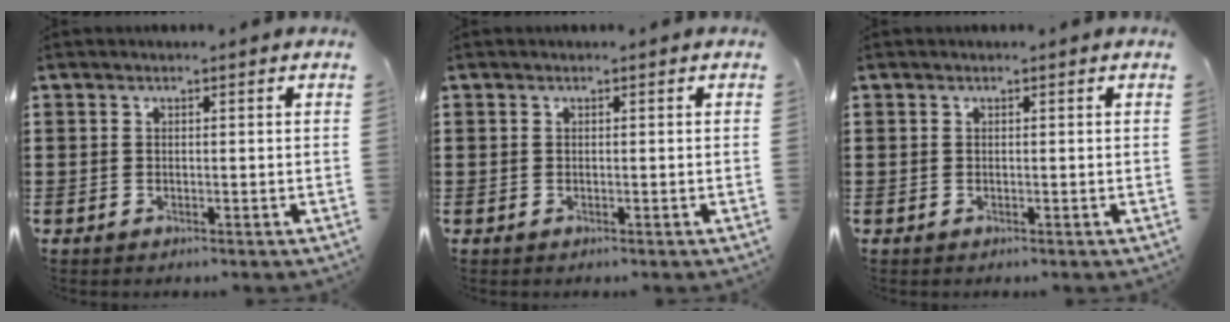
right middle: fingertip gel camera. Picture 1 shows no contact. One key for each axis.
{"total": 0.0}
{"total": 0.0}